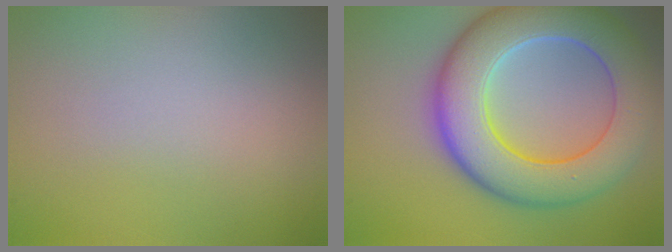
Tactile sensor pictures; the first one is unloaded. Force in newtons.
{"total": 10.5, "press": 10.5, "slide": 0.6}